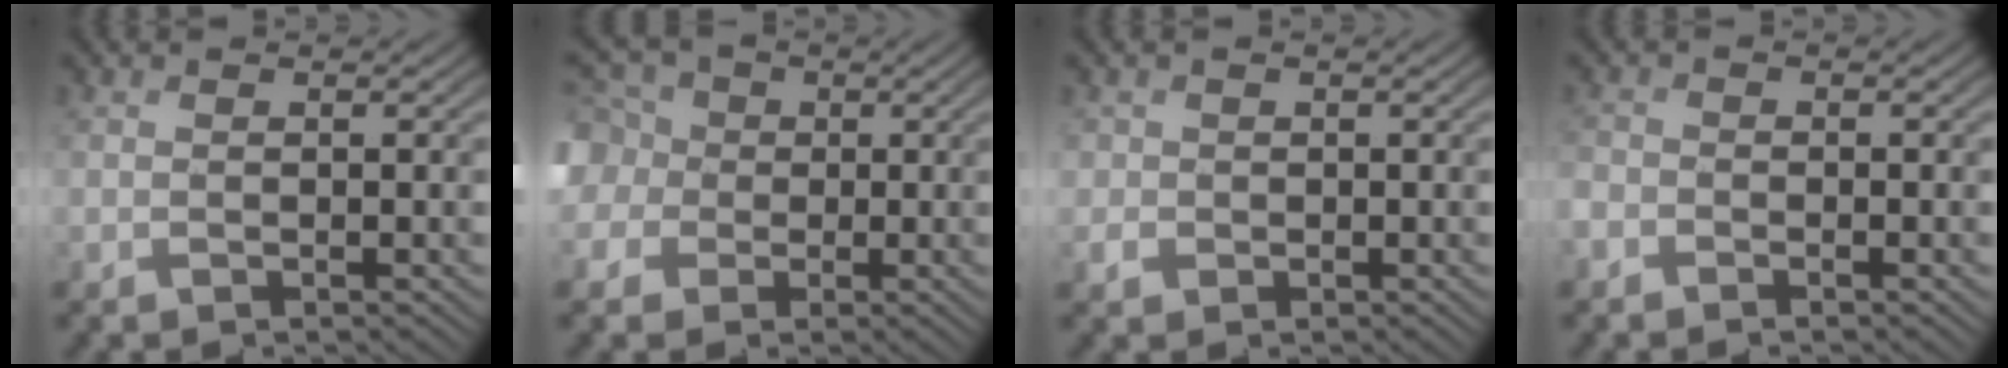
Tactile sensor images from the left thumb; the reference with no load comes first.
{"total": 9.1, "force": [1.0, 8.1, 4.1], "torque": [-0.151, 0.015, -0.004]}
{"total": 1.9, "force": [-0.1, 1.9, 0.2], "torque": [-0.006, -0.001, -0.005]}
{"total": 1.7, "force": [-1.3, 1.0, 0.5], "torque": [-0.013, -0.002, -0.036]}